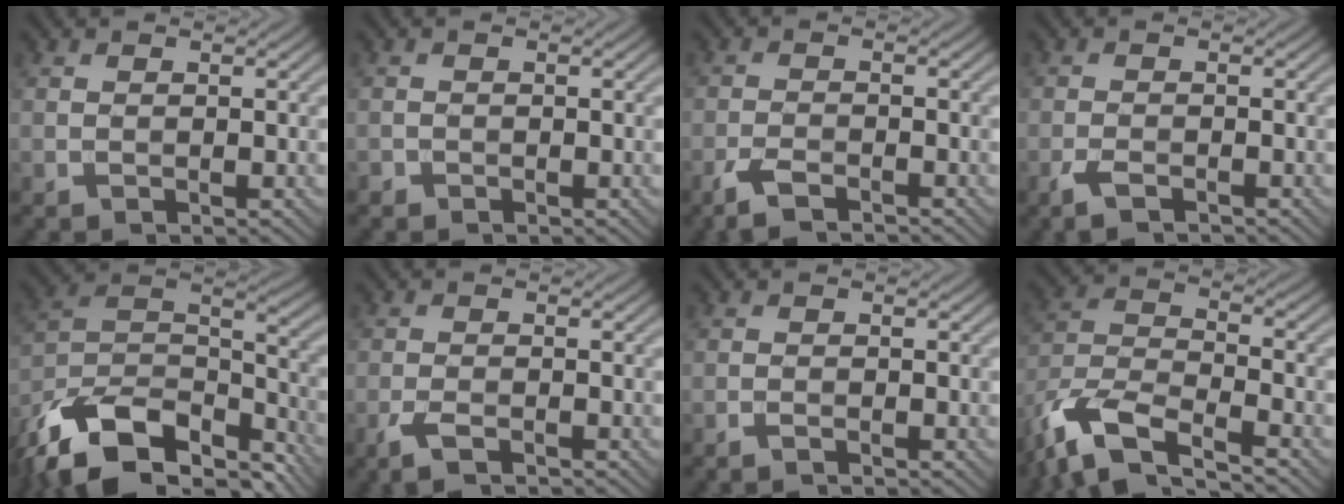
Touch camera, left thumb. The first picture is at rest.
{"total": 0.7, "force": [-0.5, 0.4, 0.0], "torque": [0.001, -0.004, -0.010]}
{"total": 3.5, "force": [-2.6, 0.9, 2.2], "torque": [-0.051, -0.004, -0.057]}
{"total": 2.4, "force": [-1.7, 0.6, 1.6], "torque": [-0.037, -0.003, -0.036]}
{"total": 17.1, "force": [-12.4, 7.8, 8.8], "torque": [-0.211, -0.027, -0.200]}
{"total": 2.8, "force": [-1.9, 0.7, 1.9], "torque": [-0.045, -0.002, -0.042]}
{"total": 0.9, "force": [-0.8, 0.0, 0.5], "torque": [-0.009, 0.001, -0.017]}
{"total": 11.4, "force": [-8.2, 3.8, 6.9], "torque": [-0.144, -0.011, -0.170]}